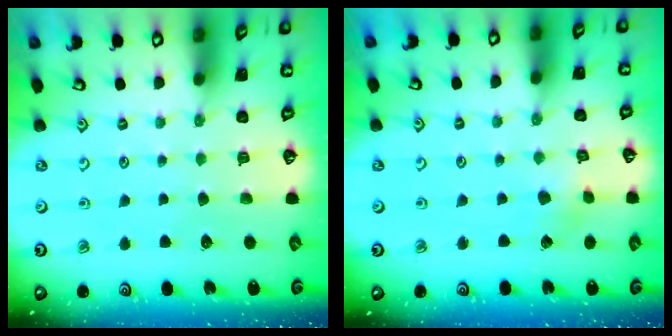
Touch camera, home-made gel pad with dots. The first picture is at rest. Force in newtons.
{"total": 2.7, "press": 2.7, "slide": 0.3}